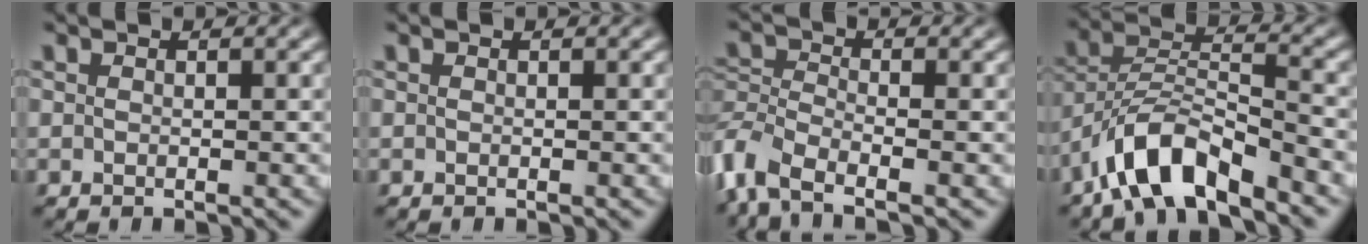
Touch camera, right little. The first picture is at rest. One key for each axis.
{"total": 0.0}
{"total": 4.6, "fx": -2.6, "fy": 2.7, "fz": 2.6, "tx": -0.089, "ty": -0.030, "tz": -0.037}
{"total": 5.9, "fx": -3.6, "fy": 2.7, "fz": 3.8, "tx": -0.082, "ty": -0.020, "tz": -0.053}